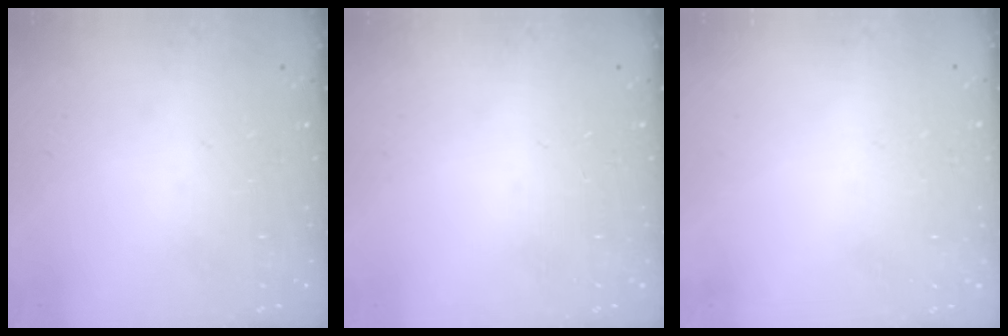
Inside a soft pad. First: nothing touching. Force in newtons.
{"total": 0.0}
{"total": 0.0}